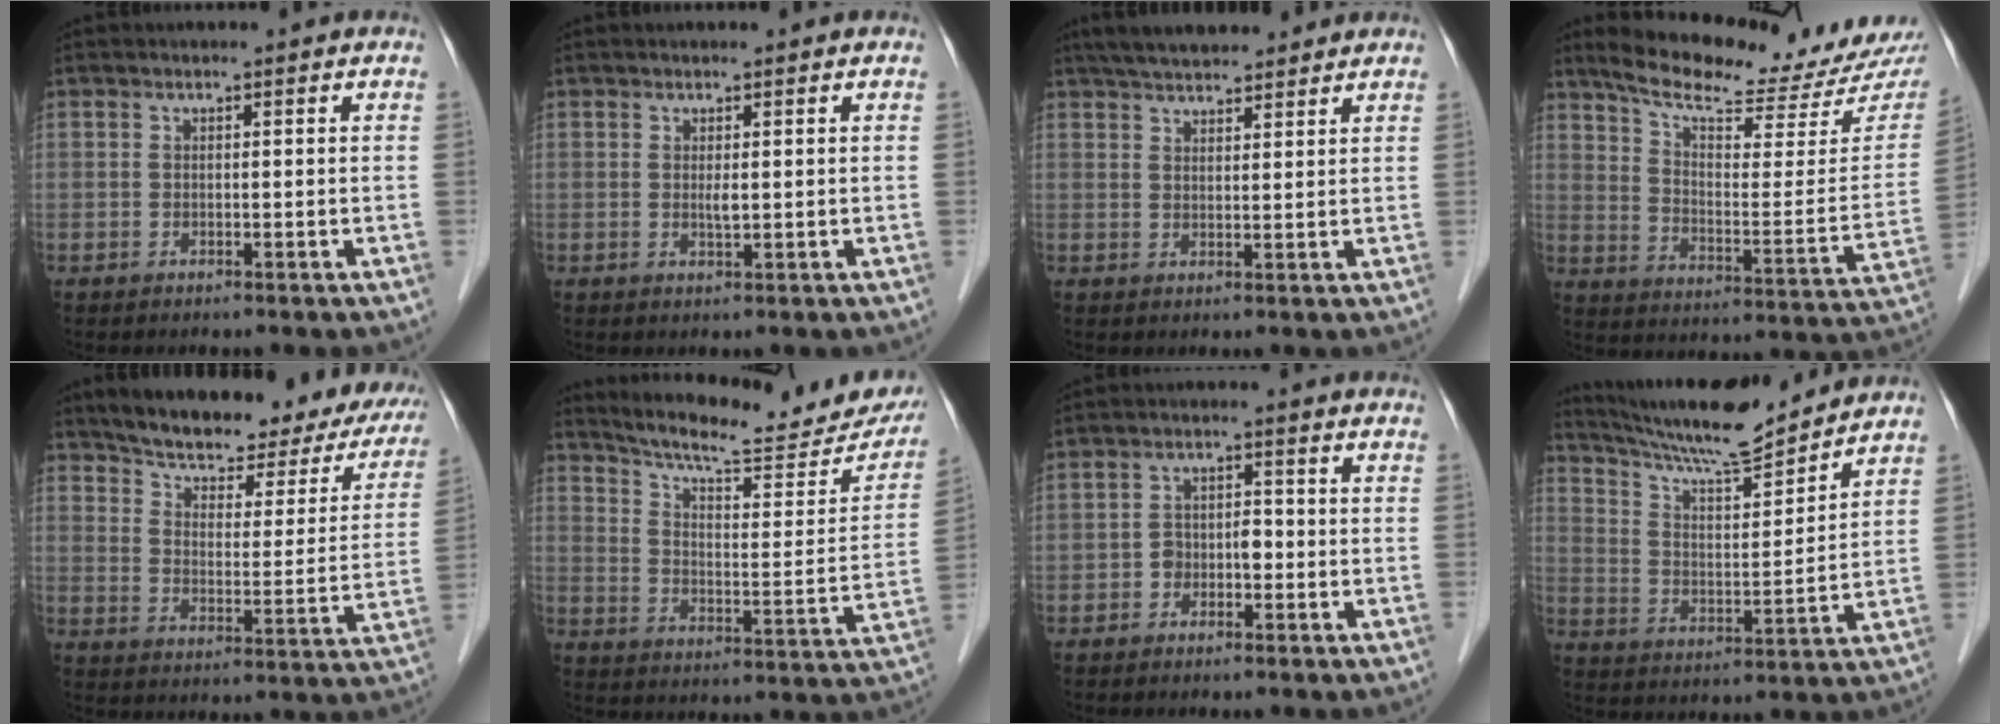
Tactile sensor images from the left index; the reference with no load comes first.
{"total": 1.1, "force": [0.3, 0.2, 1.1], "torque": [-0.023, -0.003, 0.006]}
{"total": 9.3, "force": [8.2, 2.2, 3.9], "torque": [-0.059, 0.031, 0.126]}
{"total": 20.3, "force": [18.5, 1.7, 8.2], "torque": [-0.126, -0.055, 0.257]}
{"total": 24.7, "force": [20.8, 7.5, 11.1], "torque": [-0.152, 0.000, 0.260]}
{"total": 22.2, "force": [19.9, 3.8, 8.9], "torque": [-0.126, -0.035, 0.262]}
{"total": 3.1, "force": [-1.1, 2.1, 2.0], "torque": [-0.031, 0.016, -0.022]}
{"total": 14.7, "force": [13.5, 1.1, 5.5], "torque": [-0.105, 0.006, 0.229]}